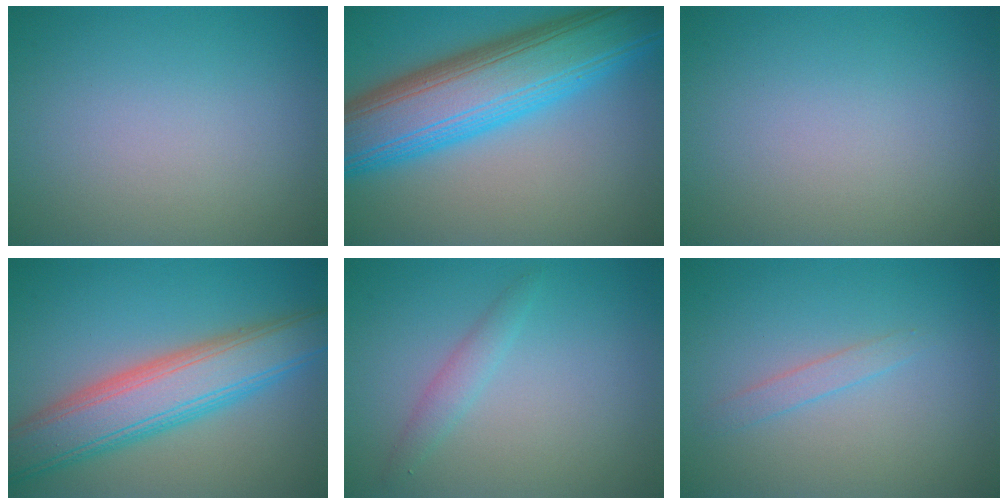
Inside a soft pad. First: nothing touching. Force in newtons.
{"total": 12.2, "press": 12.2, "slide": 0.3}
{"total": 0.0}
{"total": 8.0, "press": 8.0, "slide": 0.4}
{"total": 1.6, "press": 1.6, "slide": 0.1}
{"total": 1.2, "press": 1.2, "slide": 0.1}